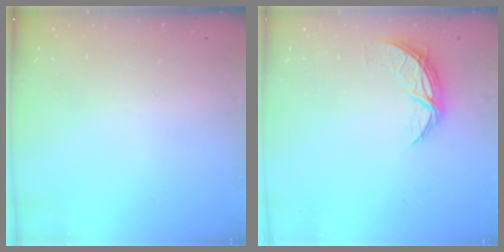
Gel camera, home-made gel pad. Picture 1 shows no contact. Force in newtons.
{"total": 6.9, "press": 6.9, "slide": 0.5}